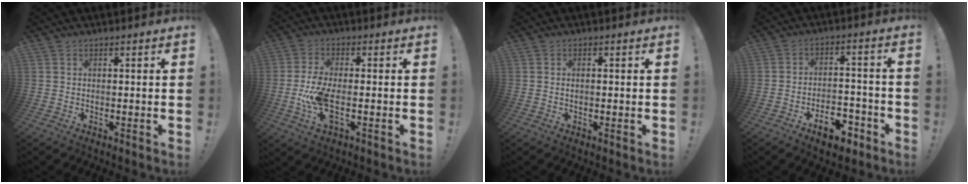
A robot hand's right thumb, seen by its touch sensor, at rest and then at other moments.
{"total": 10.0, "force": [-2.2, 4.1, 8.9], "torque": [-0.189, -0.007, -0.036]}
{"total": 0.9, "force": [-0.1, 0.4, 0.8], "torque": [-0.023, 0.006, 0.000]}
{"total": 9.8, "force": [-6.2, 5.4, 5.4], "torque": [-0.047, 0.057, -0.100]}